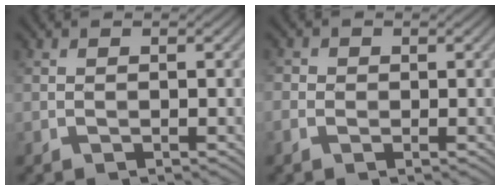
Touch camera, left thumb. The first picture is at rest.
{"total": 1.7, "force": [-0.1, 1.5, 0.8], "torque": [-0.025, 0.000, -0.003]}